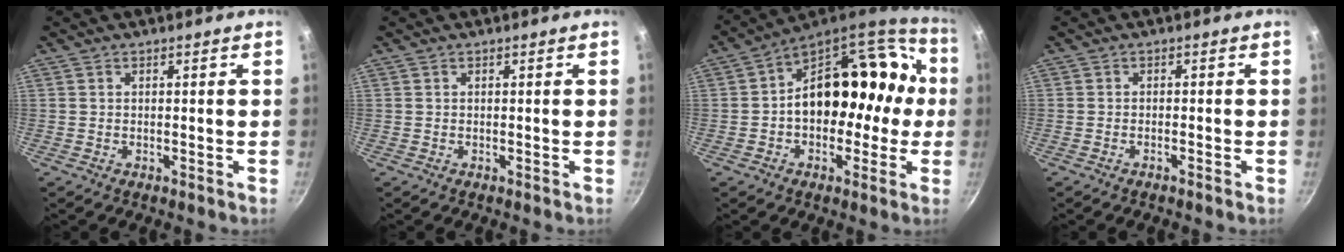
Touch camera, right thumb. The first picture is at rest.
{"total": 0.0}
{"total": 22.5, "force": [0.7, 16.0, 15.9], "torque": [-0.176, 0.074, 0.009]}
{"total": 0.8, "force": [-0.7, 0.1, 0.4], "torque": [-0.018, 0.006, -0.014]}